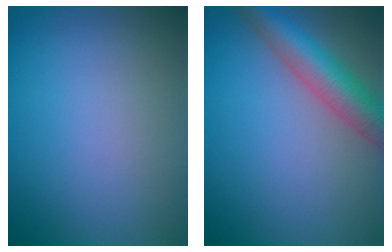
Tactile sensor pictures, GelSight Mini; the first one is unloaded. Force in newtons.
{"total": 5.8, "press": 5.8, "slide": 0.4}